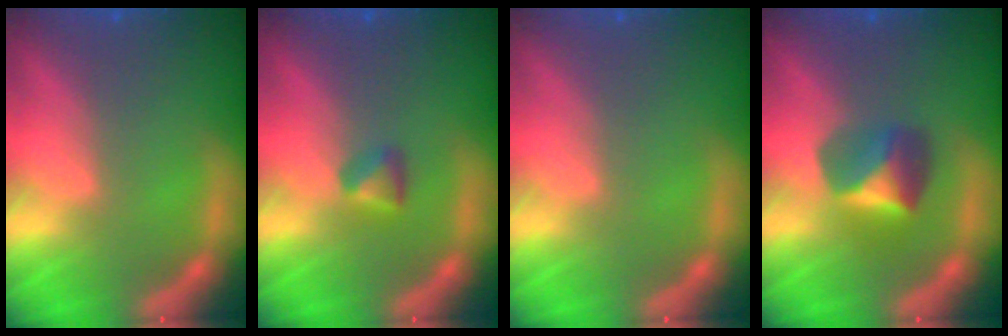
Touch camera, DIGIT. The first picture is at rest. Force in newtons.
{"total": 1.4}
{"total": 0.0}
{"total": 3.4}